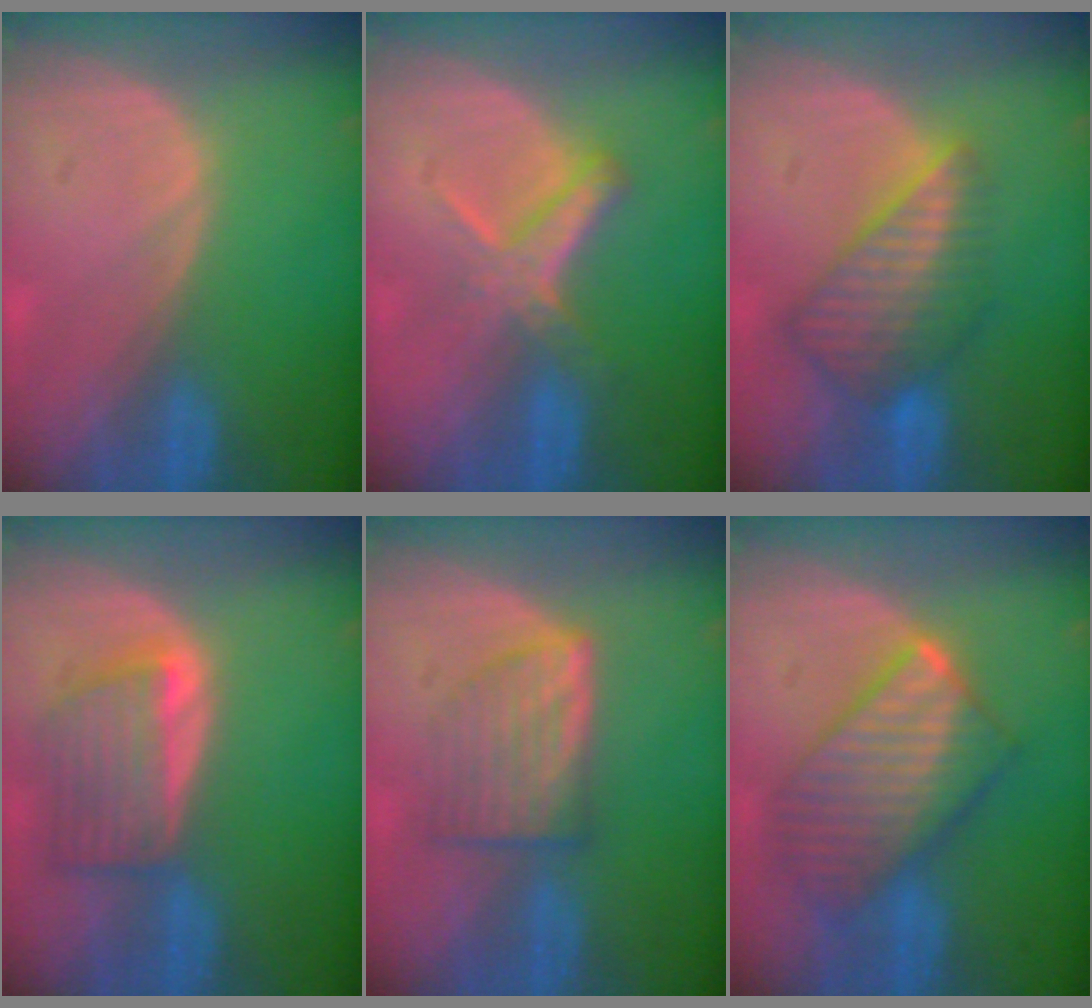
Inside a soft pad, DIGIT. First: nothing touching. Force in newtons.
{"total": 5.6, "press": 5.1, "slide": 2.3}
{"total": 8.1, "press": 7.2, "slide": 3.8}
{"total": 6.2, "press": 6.2, "slide": 0.4}
{"total": 6.2, "press": 6.0, "slide": 1.8}
{"total": 10.0, "press": 9.9, "slide": 0.8}